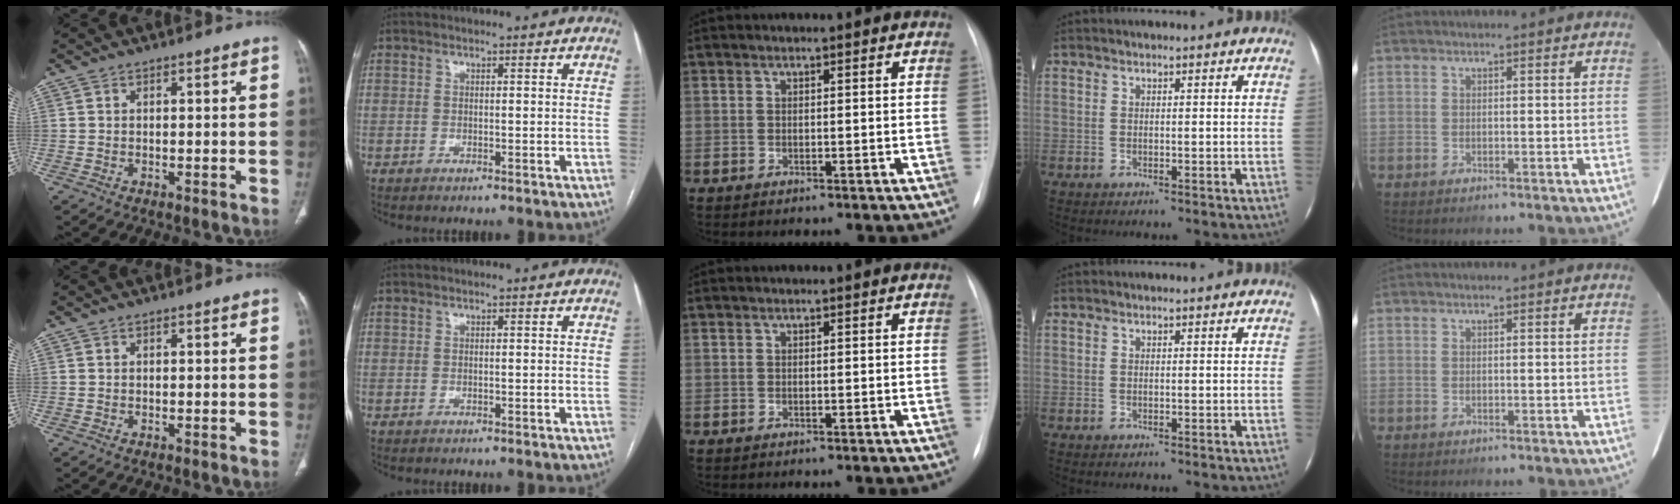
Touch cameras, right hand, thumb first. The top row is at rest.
{}